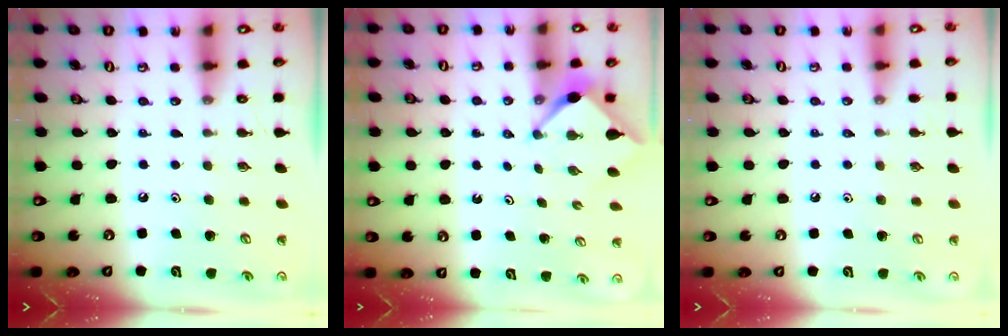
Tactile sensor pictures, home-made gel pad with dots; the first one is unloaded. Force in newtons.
{"total": 3.3, "press": 3.2, "slide": 0.4}
{"total": 1.9, "press": 1.9, "slide": 0.4}